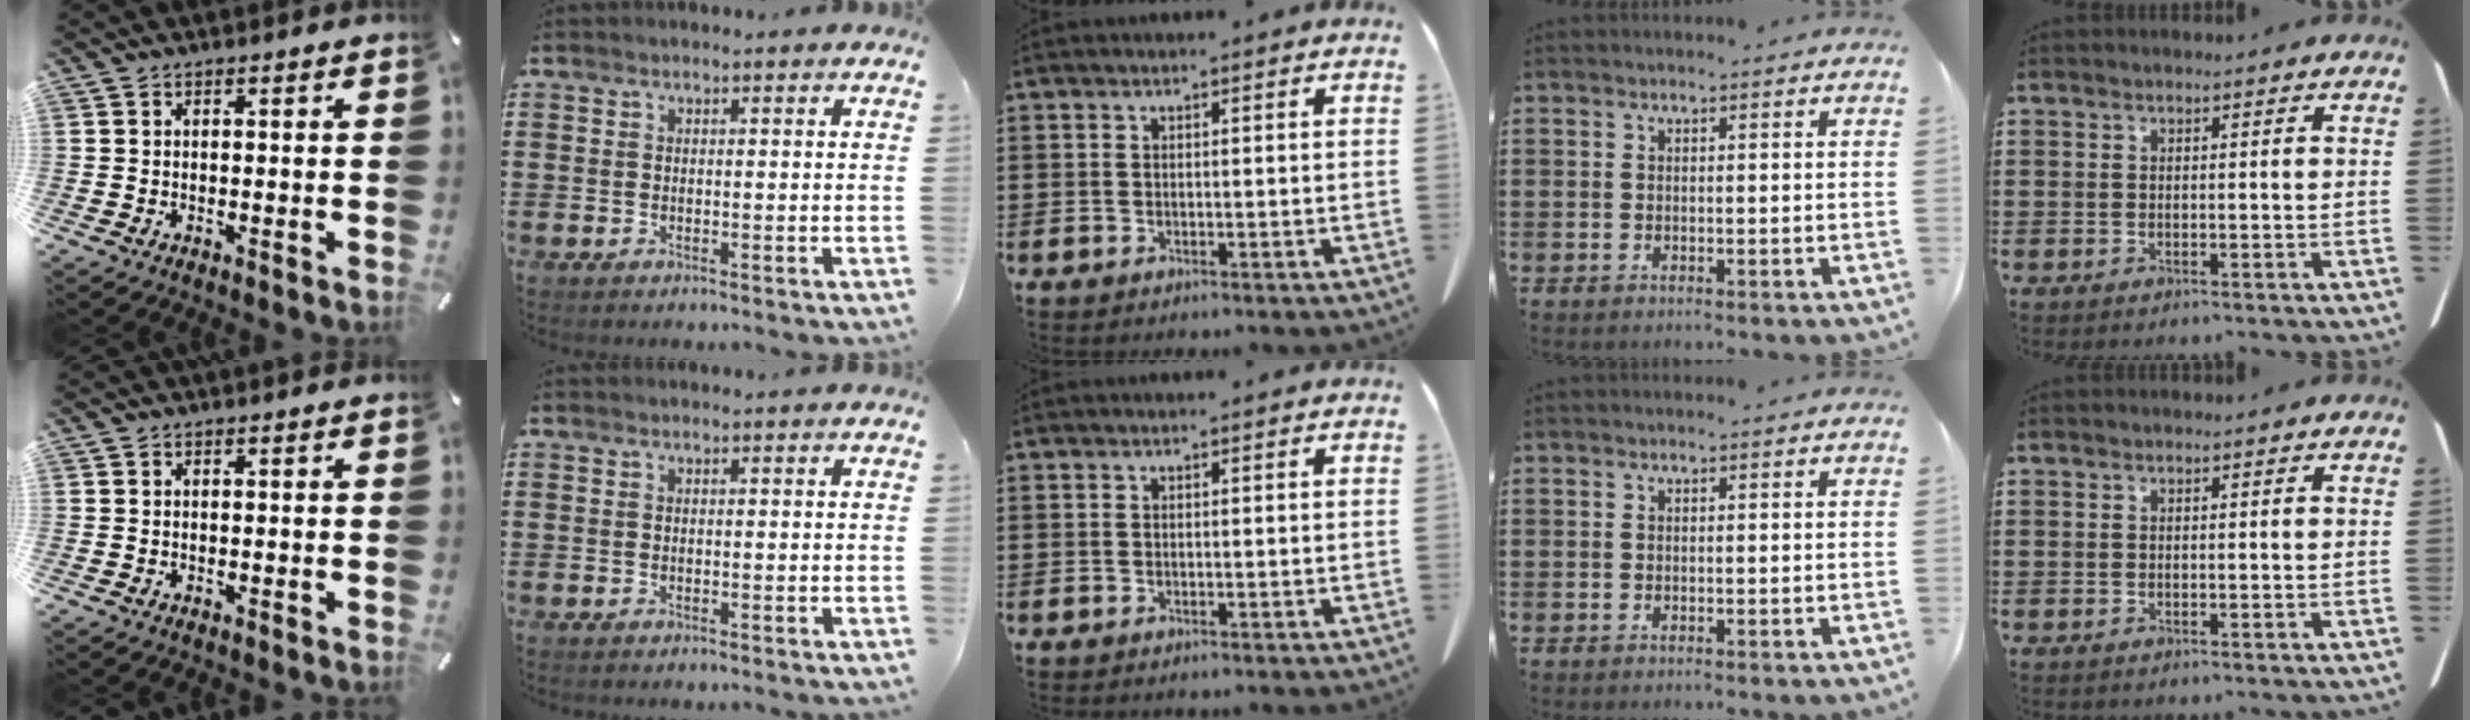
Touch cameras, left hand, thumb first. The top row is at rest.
{}